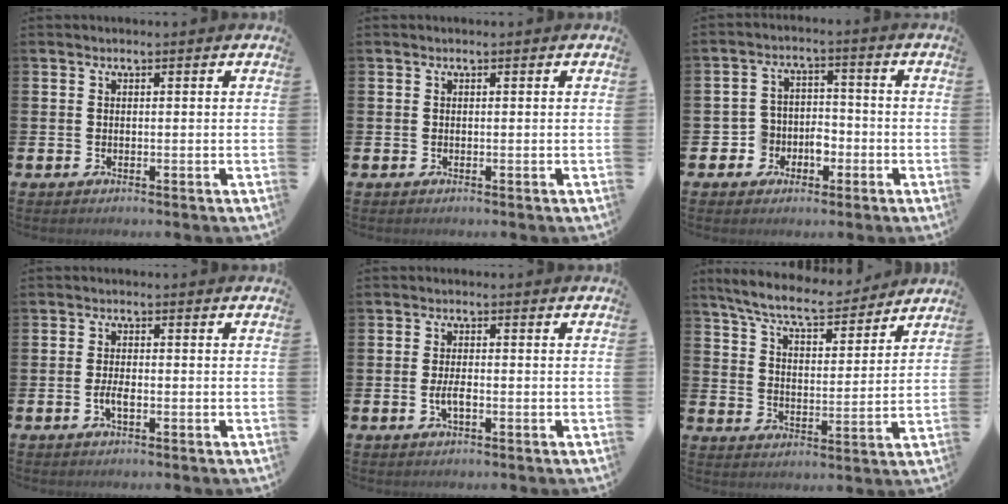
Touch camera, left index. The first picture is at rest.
{"total": 0.0}
{"total": 4.2, "force": [-1.7, 3.8, 0.6], "torque": [-0.033, 0.008, -0.037]}
{"total": 2.0, "force": [-0.7, 0.8, 1.7], "torque": [-0.038, 0.003, -0.011]}
{"total": 2.4, "force": [-0.7, 0.9, 2.1], "torque": [-0.045, 0.003, -0.011]}
{"total": 8.0, "force": [7.5, 1.0, 2.7], "torque": [-0.085, -0.042, 0.133]}